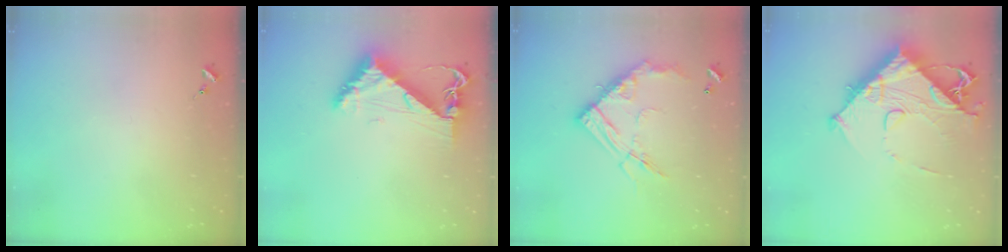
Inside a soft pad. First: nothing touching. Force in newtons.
{"total": 8.3, "press": 8.2, "slide": 1.0}
{"total": 17.2, "press": 17.1, "slide": 1.4}
{"total": 14.7, "press": 14.6, "slide": 1.5}